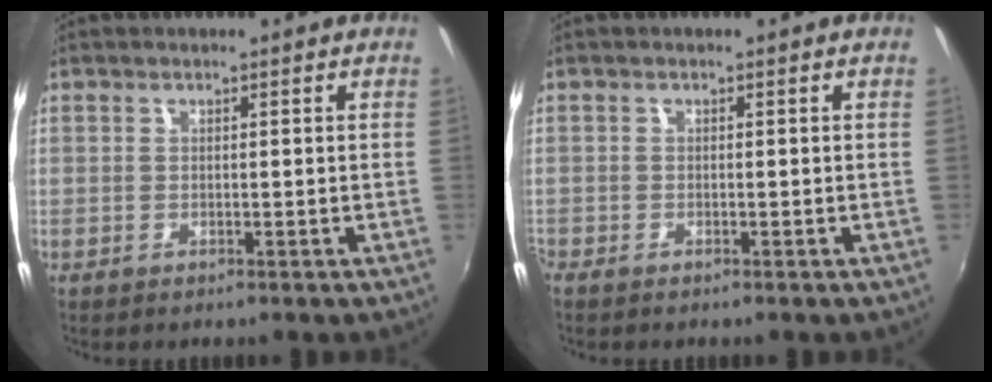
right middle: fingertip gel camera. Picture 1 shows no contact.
{"total": 0.6, "force": [-0.6, 0.1, 0.2], "torque": [-0.005, -0.004, -0.014]}